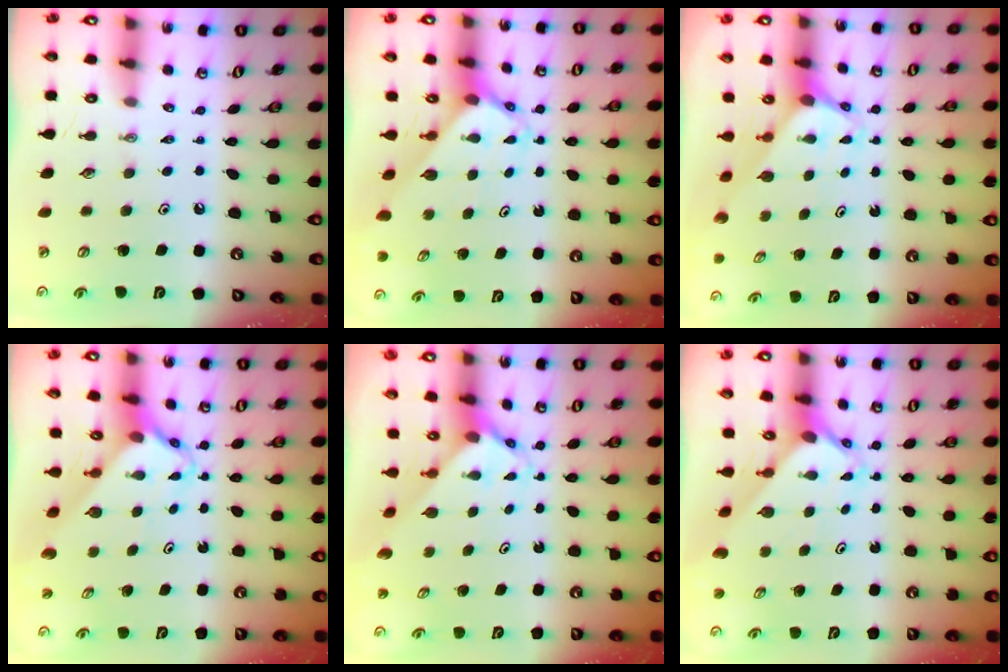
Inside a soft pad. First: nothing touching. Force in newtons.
{"total": 2.5, "press": 2.5, "slide": 0.1}
{"total": 2.8, "press": 2.8, "slide": 0.2}
{"total": 2.6, "press": 2.6, "slide": 0.2}
{"total": 3.6, "press": 3.5, "slide": 0.4}
{"total": 2.6, "press": 2.6, "slide": 0.2}